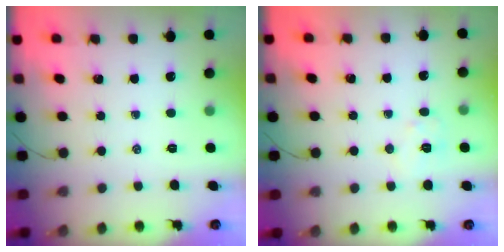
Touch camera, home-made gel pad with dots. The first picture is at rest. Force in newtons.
{"total": 5.4, "press": 5.4, "slide": 0.6}